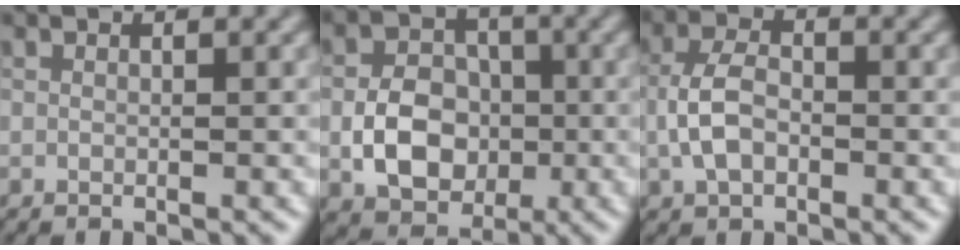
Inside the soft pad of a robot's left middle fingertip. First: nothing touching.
{"total": 5.8, "force": [-1.2, 4.5, 3.5], "torque": [-0.056, 0.000, -0.020]}
{"total": 3.6, "force": [-0.8, 2.3, 2.7], "torque": [-0.057, 0.006, -0.019]}